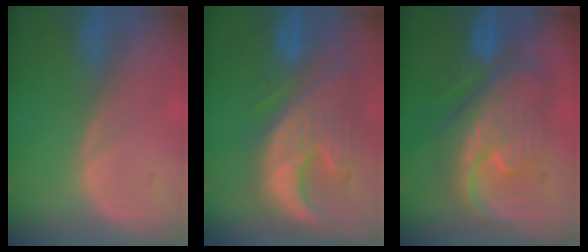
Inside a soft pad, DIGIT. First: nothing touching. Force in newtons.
{"total": 13.0, "press": 11.2, "slide": 6.6}
{"total": 10.3, "press": 10.2, "slide": 0.9}